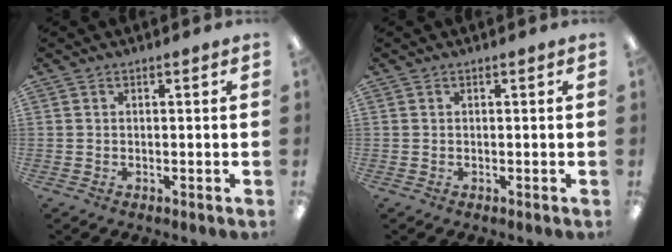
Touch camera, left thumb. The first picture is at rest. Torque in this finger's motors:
{"motor_torque": [-0.34, -0.34, 0.05, -0.03, 0.01]}